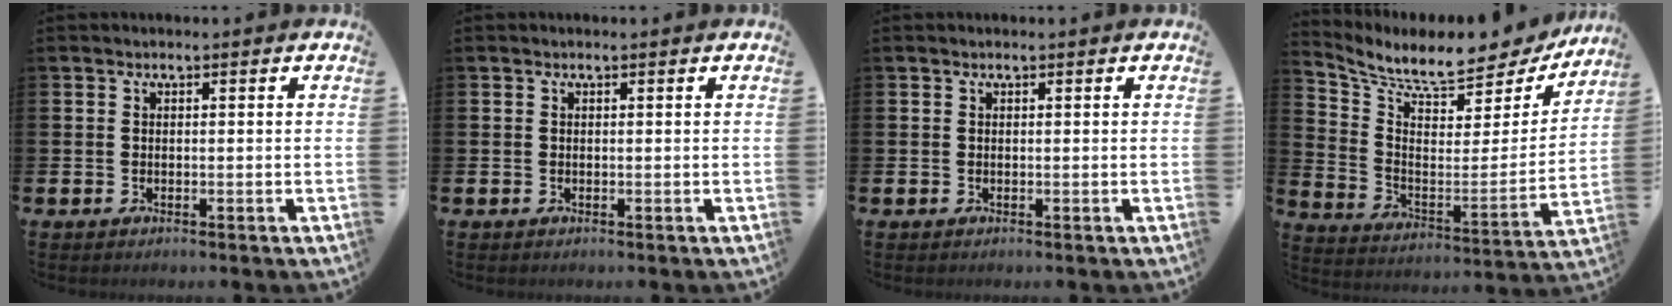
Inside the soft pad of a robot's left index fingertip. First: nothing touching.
{"total": 0.0}
{"total": 0.0}
{"total": 7.7, "force": [7.0, 1.9, 2.7], "torque": [-0.079, -0.061, 0.113]}